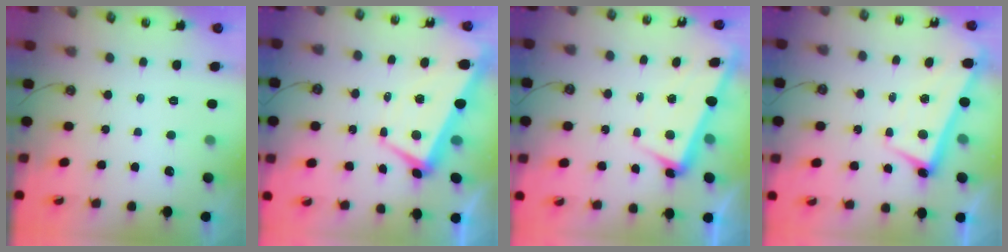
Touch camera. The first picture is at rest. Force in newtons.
{"total": 2.0, "press": 1.6, "slide": 1.2}
{"total": 3.0, "press": 2.8, "slide": 0.9}
{"total": 2.5, "press": 2.4, "slide": 0.7}